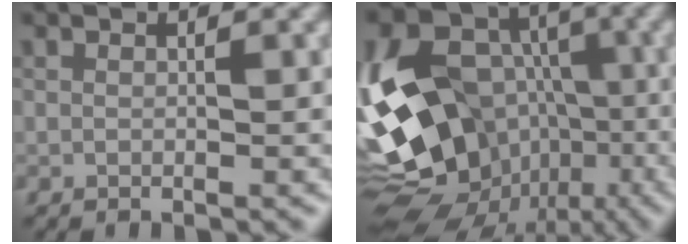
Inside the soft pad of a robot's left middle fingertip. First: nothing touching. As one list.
[{"total": 16.9, "force": [-5.0, 12.7, 9.9], "torque": [-0.208, 0.006, -0.054]}]